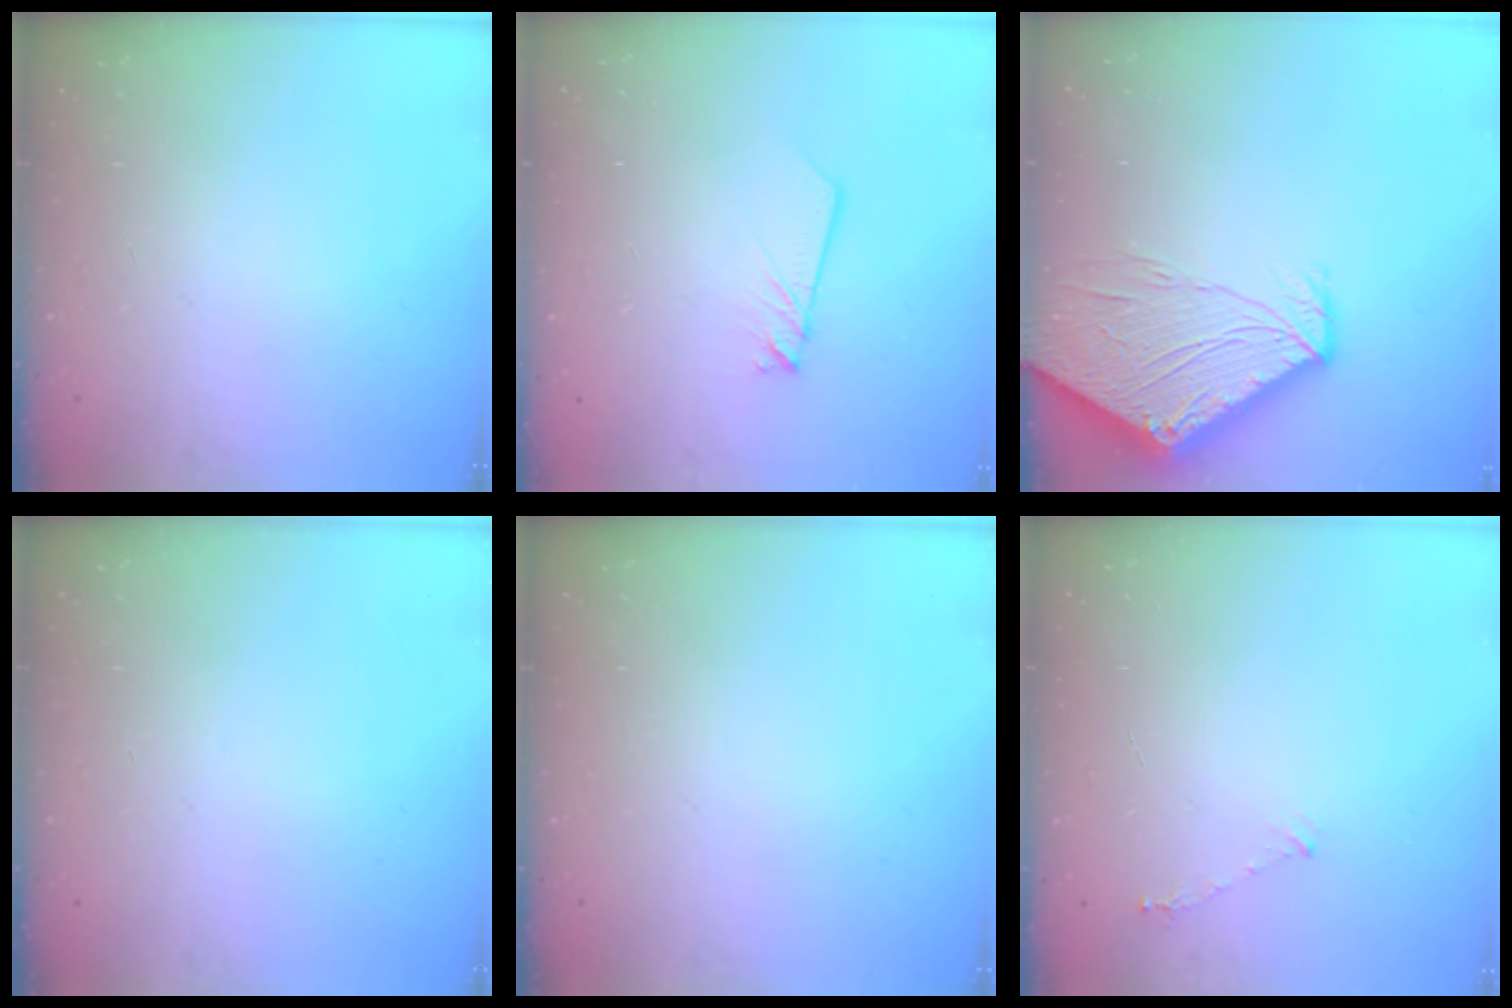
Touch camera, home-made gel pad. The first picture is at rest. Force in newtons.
{"total": 2.1, "press": 2.1, "slide": 0.2}
{"total": 11.9, "press": 11.8, "slide": 1.3}
{"total": 0.0}
{"total": 0.0}
{"total": 3.7, "press": 3.6, "slide": 0.4}